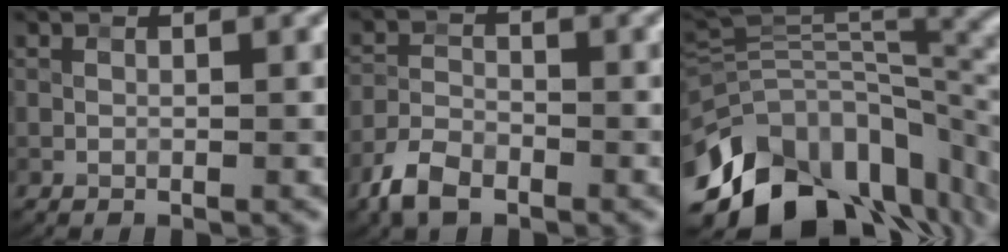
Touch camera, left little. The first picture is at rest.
{"total": 3.5, "force": [-2.6, 1.7, 1.6], "torque": [-0.028, -0.003, -0.063]}
{"total": 14.2, "force": [-7.1, 8.7, 8.8], "torque": [-0.167, -0.005, -0.114]}